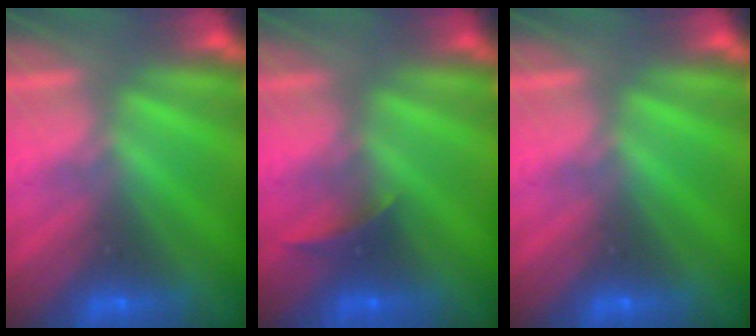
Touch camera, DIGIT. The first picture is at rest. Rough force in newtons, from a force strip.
{"total": 2.2}
{"total": 0.0}